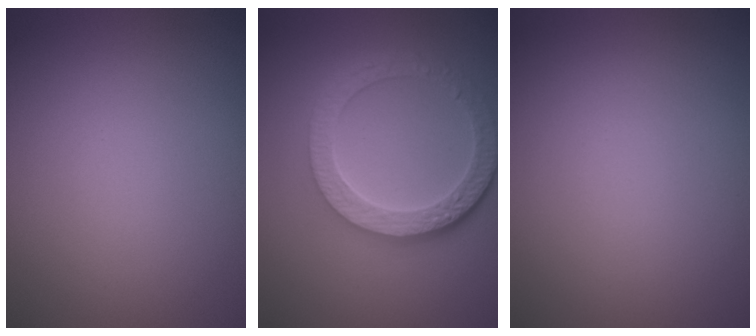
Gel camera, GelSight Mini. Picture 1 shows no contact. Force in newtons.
{"total": 6.3, "press": 4.6, "slide": 4.2}
{"total": 0.0}